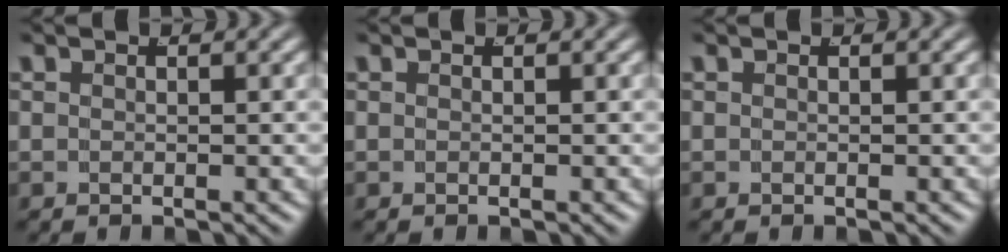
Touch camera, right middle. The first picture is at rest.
{"total": 0.0}
{"total": 0.0}